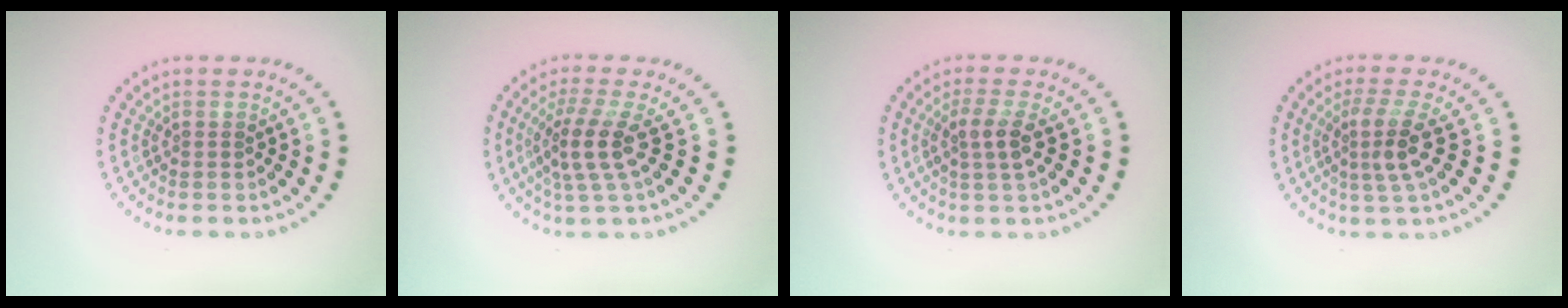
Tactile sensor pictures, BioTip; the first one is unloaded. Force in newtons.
{"total": 3.6, "press": 2.6, "slide": 2.4}
{"total": 2.3, "press": 2.1, "slide": 1.0}
{"total": 3.1, "press": 2.3, "slide": 2.1}